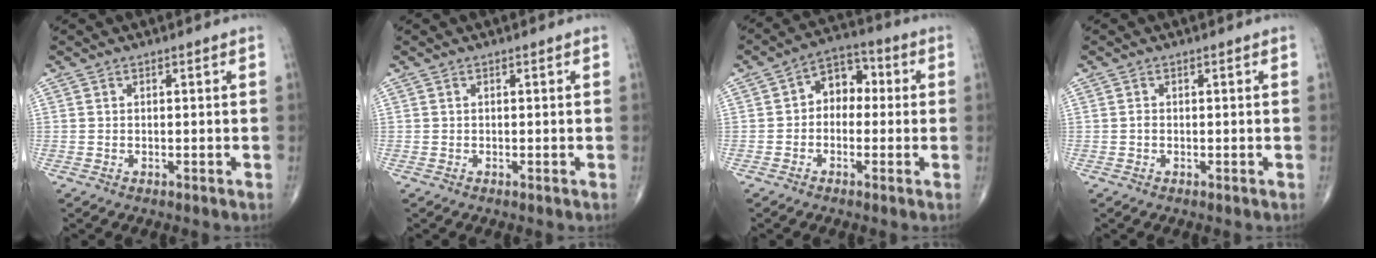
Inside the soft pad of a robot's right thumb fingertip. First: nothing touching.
{"total": 0.0}
{"total": 7.3, "force": [0.1, 5.4, 4.9], "torque": [-0.040, 0.030, -0.016]}
{"total": 0.6, "force": [-0.2, 0.4, 0.4], "torque": [-0.006, 0.001, -0.006]}